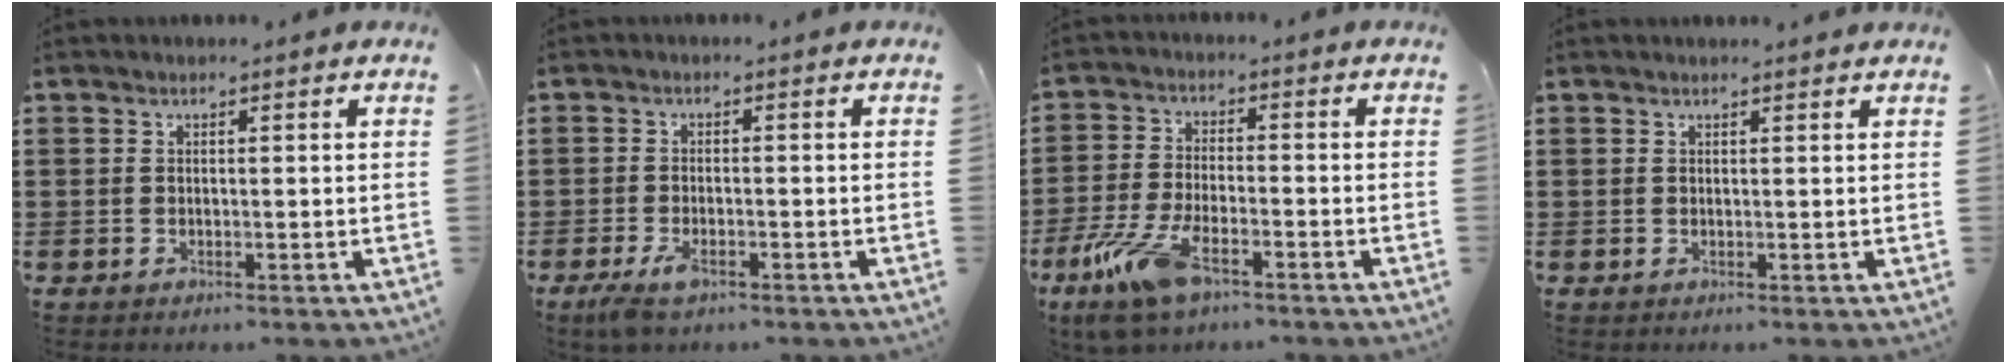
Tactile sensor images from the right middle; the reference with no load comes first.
{"total": 3.1, "force": [-1.8, 1.0, 2.3], "torque": [-0.051, -0.003, -0.037]}
{"total": 9.9, "force": [-6.0, 3.2, 7.1], "torque": [-0.168, -0.011, -0.116]}
{"total": 0.6, "force": [0.6, -0.1, 0.1], "torque": [-0.002, -0.004, 0.011]}